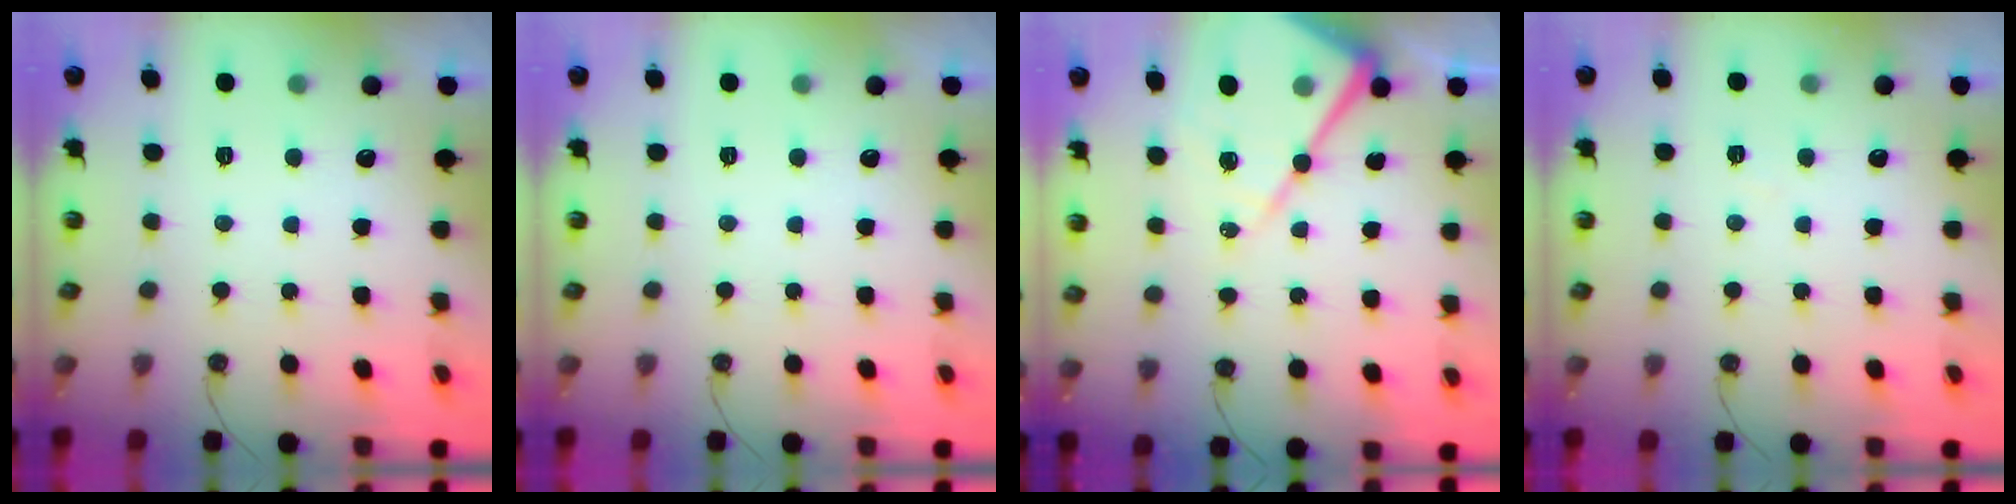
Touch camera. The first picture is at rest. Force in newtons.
{"total": 0.0}
{"total": 15.2, "press": 15.1, "slide": 1.3}
{"total": 3.8, "press": 3.7, "slide": 0.5}